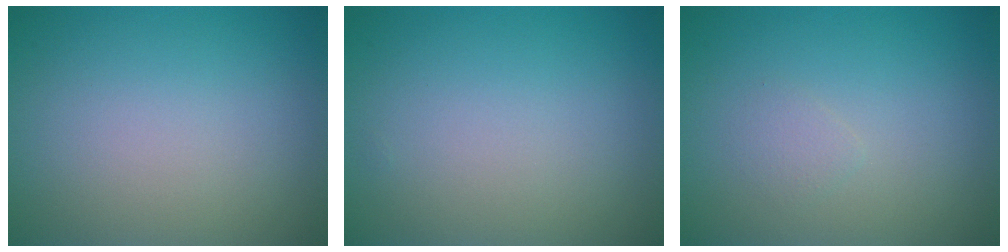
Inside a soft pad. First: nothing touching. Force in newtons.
{"total": 0.0}
{"total": 0.8, "press": 0.8, "slide": 0.0}